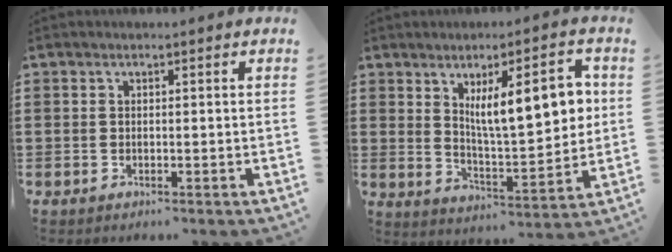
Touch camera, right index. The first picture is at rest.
{"total": 11.8, "force": [3.7, 3.8, 10.6], "torque": [-0.169, 0.000, 0.059]}